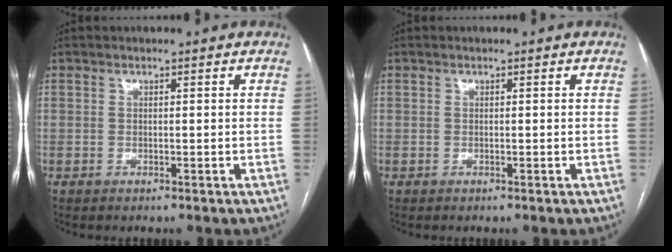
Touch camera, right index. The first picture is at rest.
{"total": 0.0}